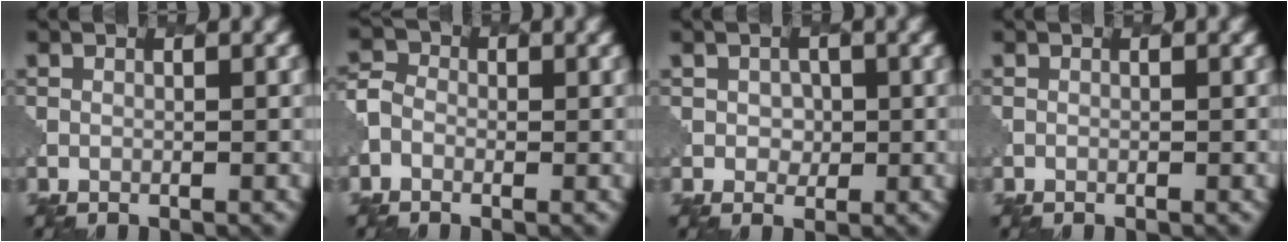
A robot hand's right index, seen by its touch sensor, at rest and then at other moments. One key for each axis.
{"total": 2.1, "fx": -0.8, "fy": 1.7, "fz": 0.9, "tx": -0.015, "ty": 0.003, "tz": -0.025}
{"total": 1.4, "fx": 0.4, "fy": 1.3, "fz": 0.5, "tx": -0.006, "ty": -0.005, "tz": 0.006}
{"total": 0.0}